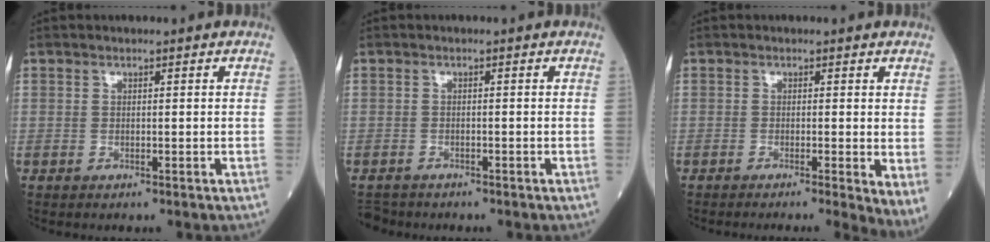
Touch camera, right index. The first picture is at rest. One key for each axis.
{"total": 3.1, "fx": -2.7, "fy": 1.5, "fz": 0.3, "tx": -0.007, "ty": -0.005, "tz": -0.045}
{"total": 4.1, "fx": -1.5, "fy": 0.3, "fz": 3.9, "tx": -0.042, "ty": -0.011, "tz": -0.028}